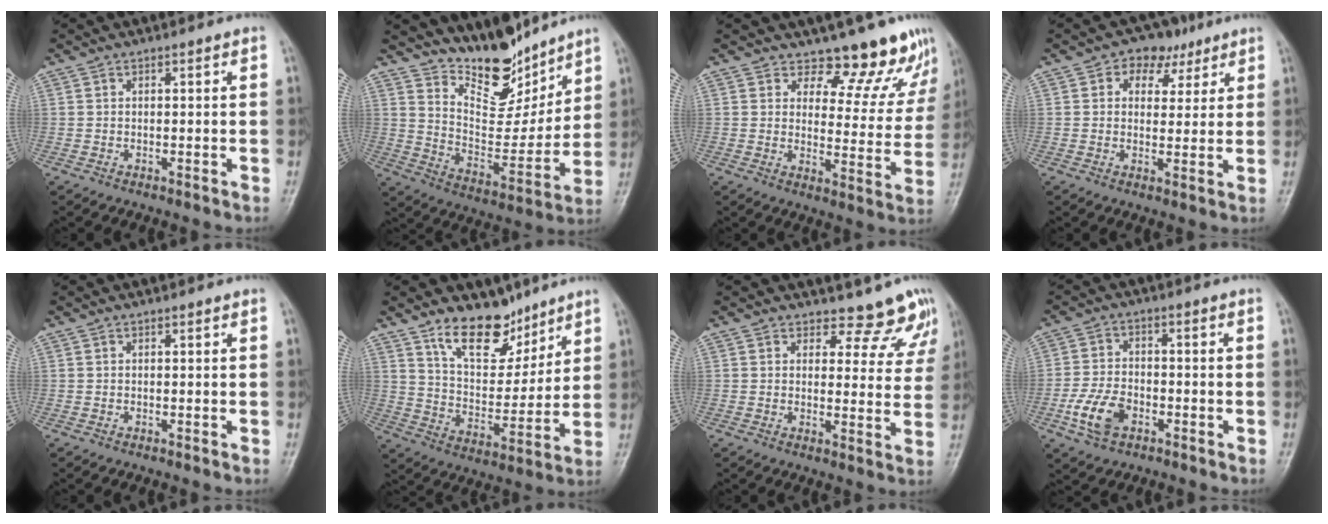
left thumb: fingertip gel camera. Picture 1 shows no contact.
{"total": 14.8, "force": [12.4, 5.9, 5.6], "torque": [-0.048, -0.091, 0.219]}
{"total": 12.0, "force": [10.7, 4.7, 2.9], "torque": [0.007, -0.093, 0.121]}
{"total": 6.8, "force": [3.4, 5.2, 2.7], "torque": [0.000, -0.004, 0.046]}
{"total": 0.0}
{"total": 12.9, "force": [9.4, 6.7, 5.7], "torque": [-0.056, -0.072, 0.172]}
{"total": 8.6, "force": [7.7, 3.8, 0.2], "torque": [0.045, -0.057, 0.071]}
{"total": 7.6, "force": [-3.2, 4.8, 5.0], "torque": [-0.097, 0.012, -0.064]}